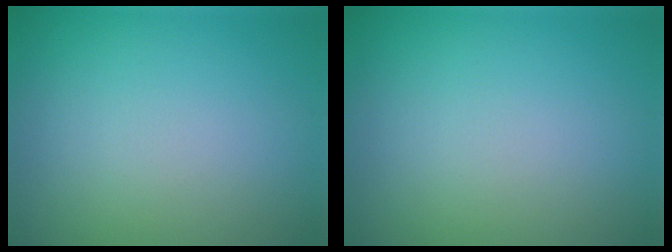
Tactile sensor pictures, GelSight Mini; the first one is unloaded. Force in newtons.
{"total": 0.0}